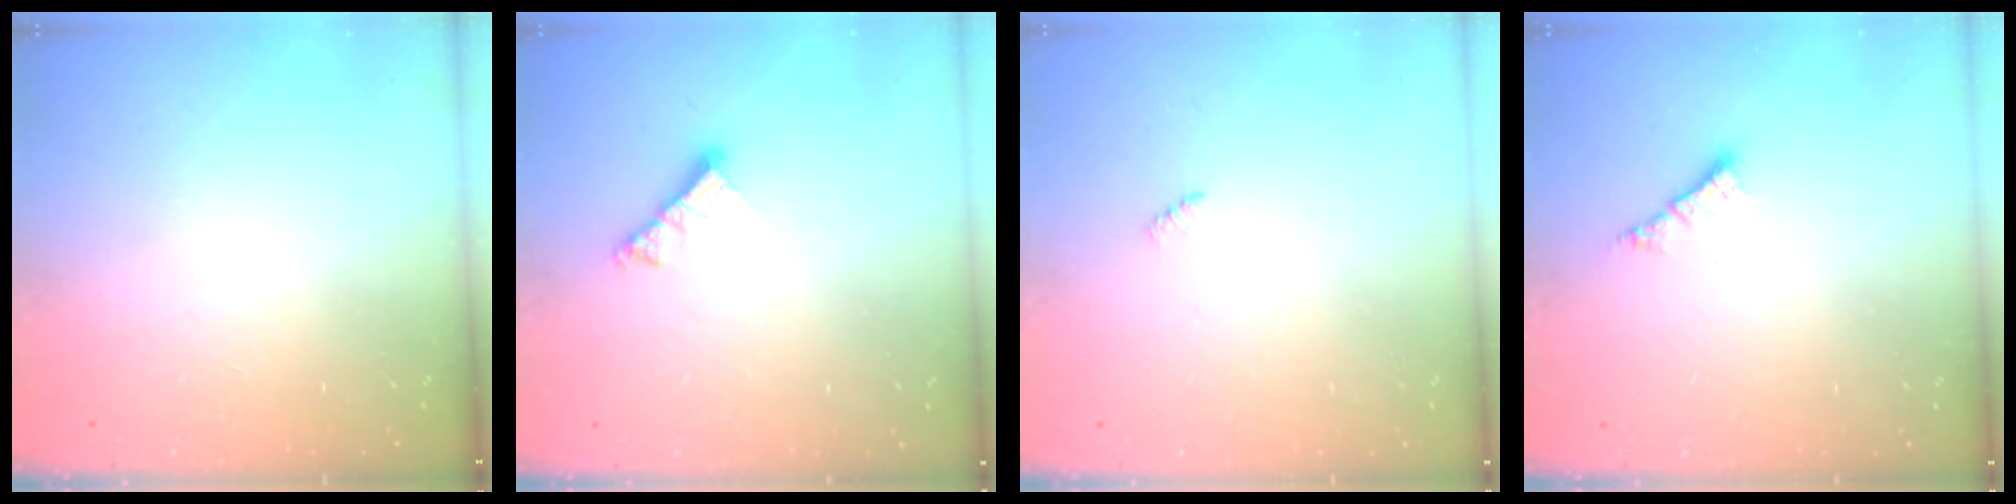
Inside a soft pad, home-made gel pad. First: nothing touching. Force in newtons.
{"total": 6.0, "press": 6.0, "slide": 0.7}
{"total": 2.3, "press": 2.2, "slide": 0.5}
{"total": 2.4, "press": 2.4, "slide": 0.2}